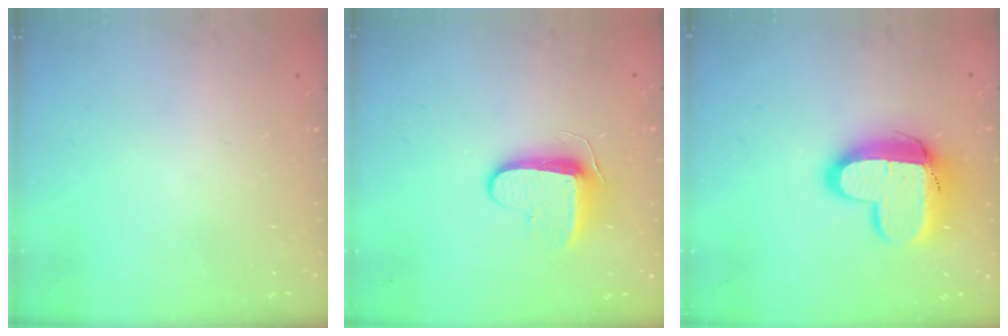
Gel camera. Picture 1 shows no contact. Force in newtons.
{"total": 9.1, "press": 9.1, "slide": 0.8}
{"total": 14.0, "press": 13.9, "slide": 1.4}